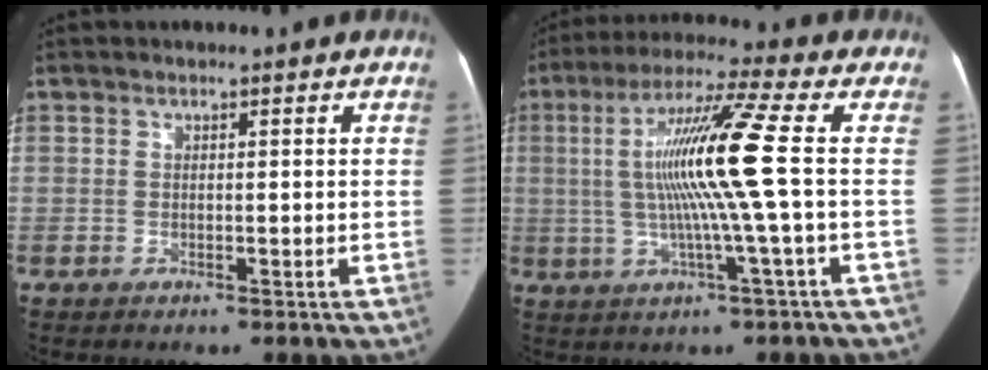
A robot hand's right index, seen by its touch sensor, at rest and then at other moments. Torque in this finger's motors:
{"motor_torque": [1.58, -0.15, 0.90, 0.21]}